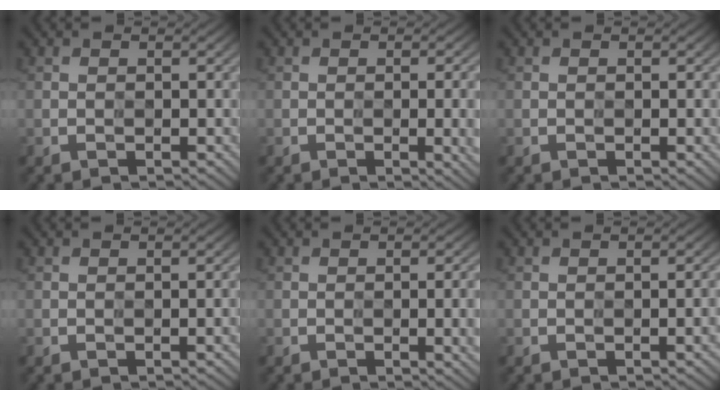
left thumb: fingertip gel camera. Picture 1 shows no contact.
{"total": 6.8, "force": [-2.0, 2.3, 6.0], "torque": [-0.061, -0.003, -0.012]}
{"total": 1.0, "force": [-0.4, 0.2, 0.9], "torque": [-0.014, -0.001, -0.007]}
{"total": 3.4, "force": [-1.6, 0.8, 2.9], "torque": [-0.034, -0.001, -0.019]}
{"total": 7.5, "force": [-1.9, 2.6, 6.8], "torque": [-0.074, -0.002, -0.008]}
{"total": 4.6, "force": [-1.9, 1.2, 4.0], "torque": [-0.050, -0.003, -0.019]}